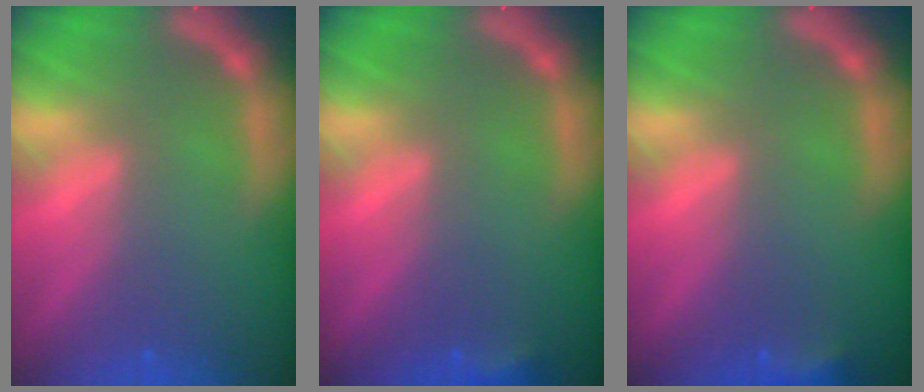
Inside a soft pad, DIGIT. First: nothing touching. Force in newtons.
{"total": 1.4}
{"total": 1.9}